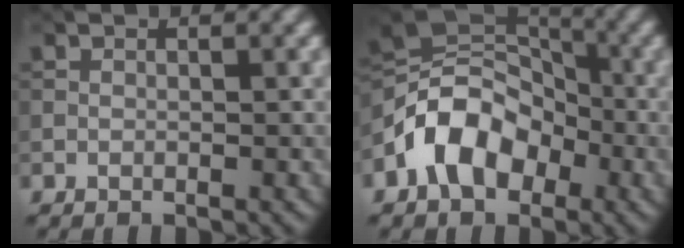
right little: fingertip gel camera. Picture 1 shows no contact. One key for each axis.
{"total": 8.1, "fx": -3.6, "fy": 5.5, "fz": 4.7, "tx": -0.077, "ty": 0.009, "tz": -0.083}